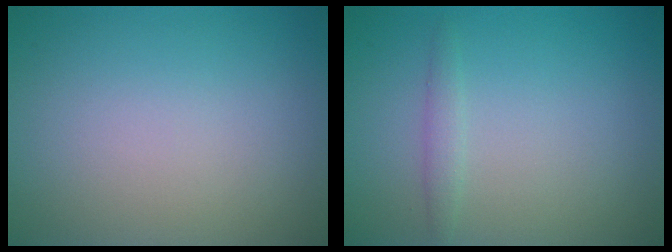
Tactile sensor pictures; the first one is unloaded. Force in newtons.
{"total": 1.1, "press": 1.1, "slide": 0.0}